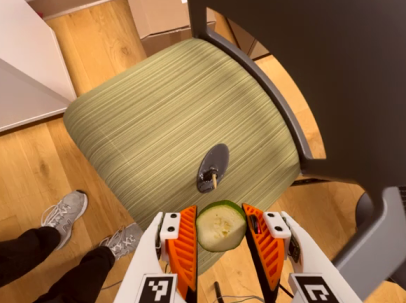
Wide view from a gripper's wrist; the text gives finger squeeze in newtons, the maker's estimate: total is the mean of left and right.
{"total": 9.0, "left": 9.3, "right": 8.7}